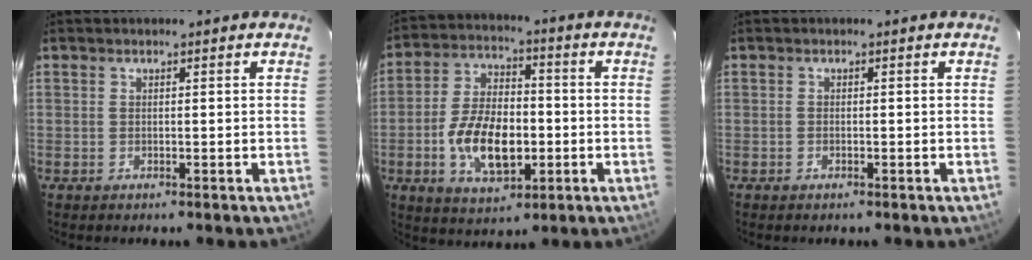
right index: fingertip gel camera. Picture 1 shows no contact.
{"total": 13.3, "force": [-3.3, 7.1, 10.8], "torque": [-0.214, 0.008, -0.052]}
{"total": 0.6, "force": [-0.5, 0.3, 0.1], "torque": [-0.004, 0.001, -0.011]}